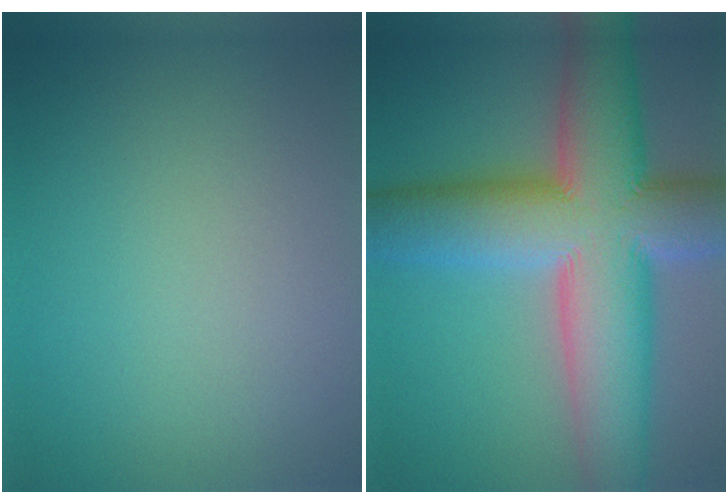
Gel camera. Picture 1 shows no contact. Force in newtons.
{"total": 15.0, "press": 15.0, "slide": 0.8}